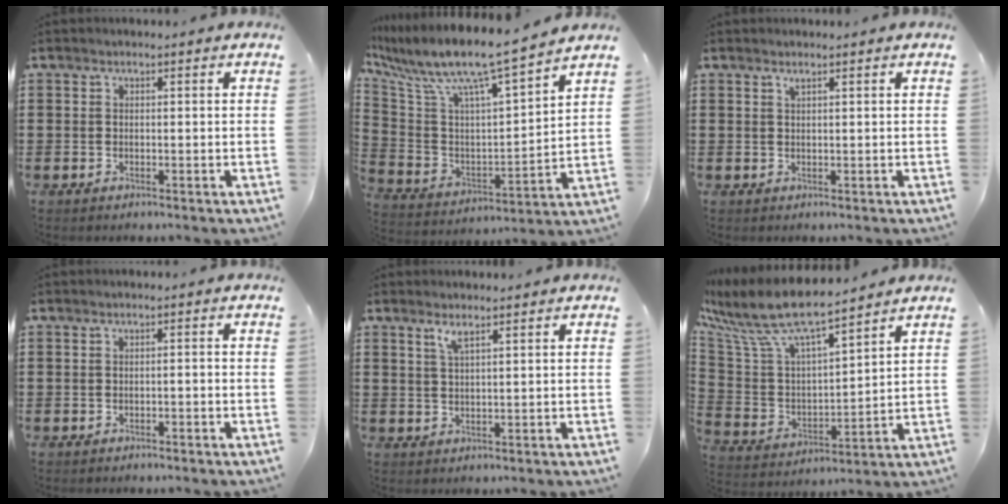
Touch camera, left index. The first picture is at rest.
{"total": 8.5, "force": [7.2, 0.1, 4.5], "torque": [-0.123, -0.068, 0.111]}
{"total": 0.8, "force": [0.5, 0.0, 0.6], "torque": [-0.013, -0.001, 0.011]}
{"total": 0.9, "force": [-0.8, 0.2, 0.3], "torque": [-0.010, -0.001, -0.016]}
{"total": 2.4, "force": [1.7, 0.3, 1.7], "torque": [-0.040, 0.000, 0.031]}
{"total": 10.0, "force": [8.4, 1.7, 5.1], "torque": [-0.143, -0.055, 0.143]}